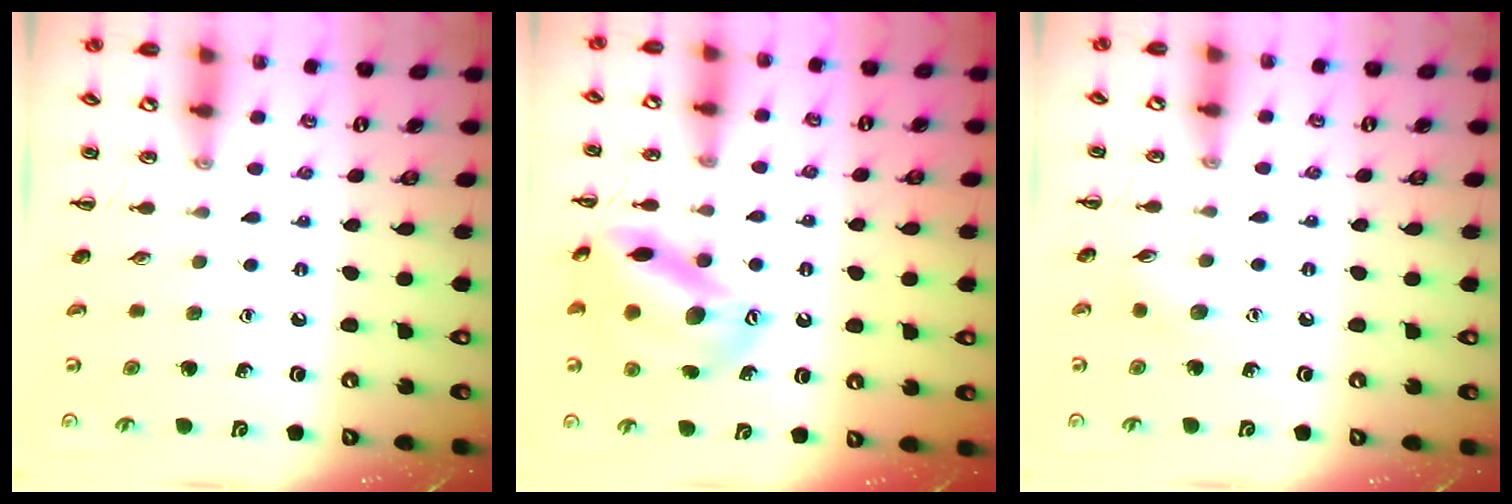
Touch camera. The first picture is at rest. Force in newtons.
{"total": 16.9, "press": 16.9, "slide": 0.9}
{"total": 5.6, "press": 5.5, "slide": 1.2}